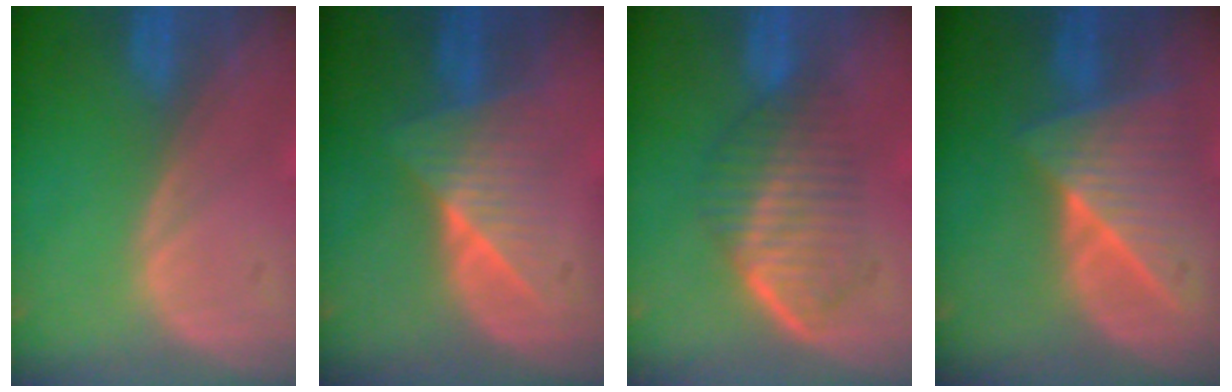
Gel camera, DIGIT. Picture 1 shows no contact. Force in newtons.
{"total": 6.6, "press": 5.9, "slide": 2.9}
{"total": 7.1, "press": 6.1, "slide": 3.6}
{"total": 7.7, "press": 7.6, "slide": 1.2}